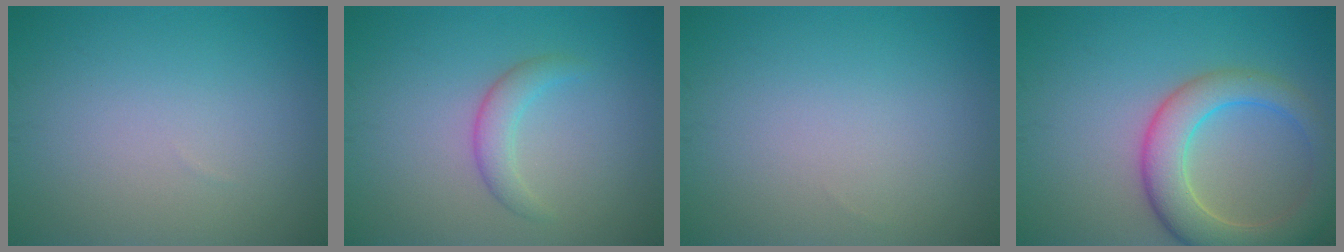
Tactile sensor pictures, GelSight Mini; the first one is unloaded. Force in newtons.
{"total": 2.1, "press": 2.1, "slide": 0.2}
{"total": 0.0}
{"total": 6.5, "press": 6.4, "slide": 0.4}